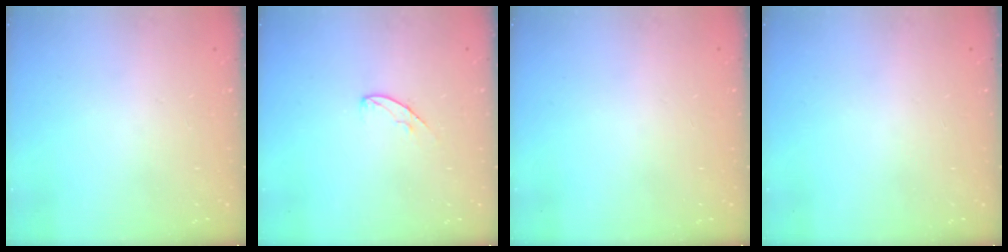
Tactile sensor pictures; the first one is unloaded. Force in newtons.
{"total": 5.6, "press": 5.5, "slide": 0.5}
{"total": 0.0}
{"total": 0.0}